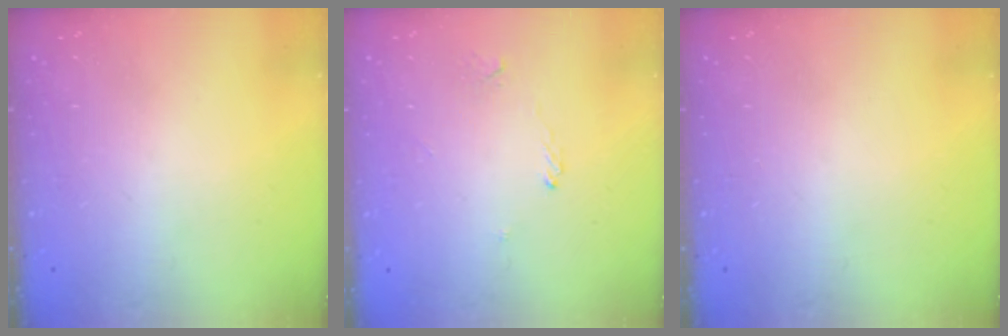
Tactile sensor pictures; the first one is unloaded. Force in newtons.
{"total": 1.9, "press": 1.8, "slide": 0.5}
{"total": 0.0}